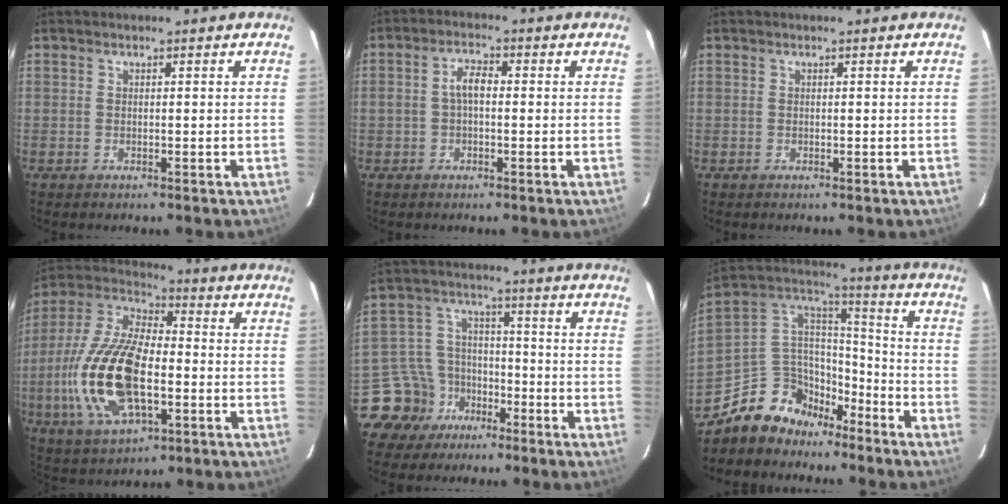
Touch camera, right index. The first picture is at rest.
{"total": 3.4, "force": [-0.2, 1.7, 2.9], "torque": [-0.058, 0.012, -0.003]}
{"total": 0.0}
{"total": 20.6, "force": [-4.2, 9.4, 17.8], "torque": [-0.381, -0.007, -0.077]}
{"total": 9.8, "force": [-6.5, 7.2, 0.6], "torque": [-0.030, 0.044, -0.113]}
{"total": 14.5, "force": [-10.2, 9.4, 4.2], "torque": [-0.109, 0.054, -0.173]}